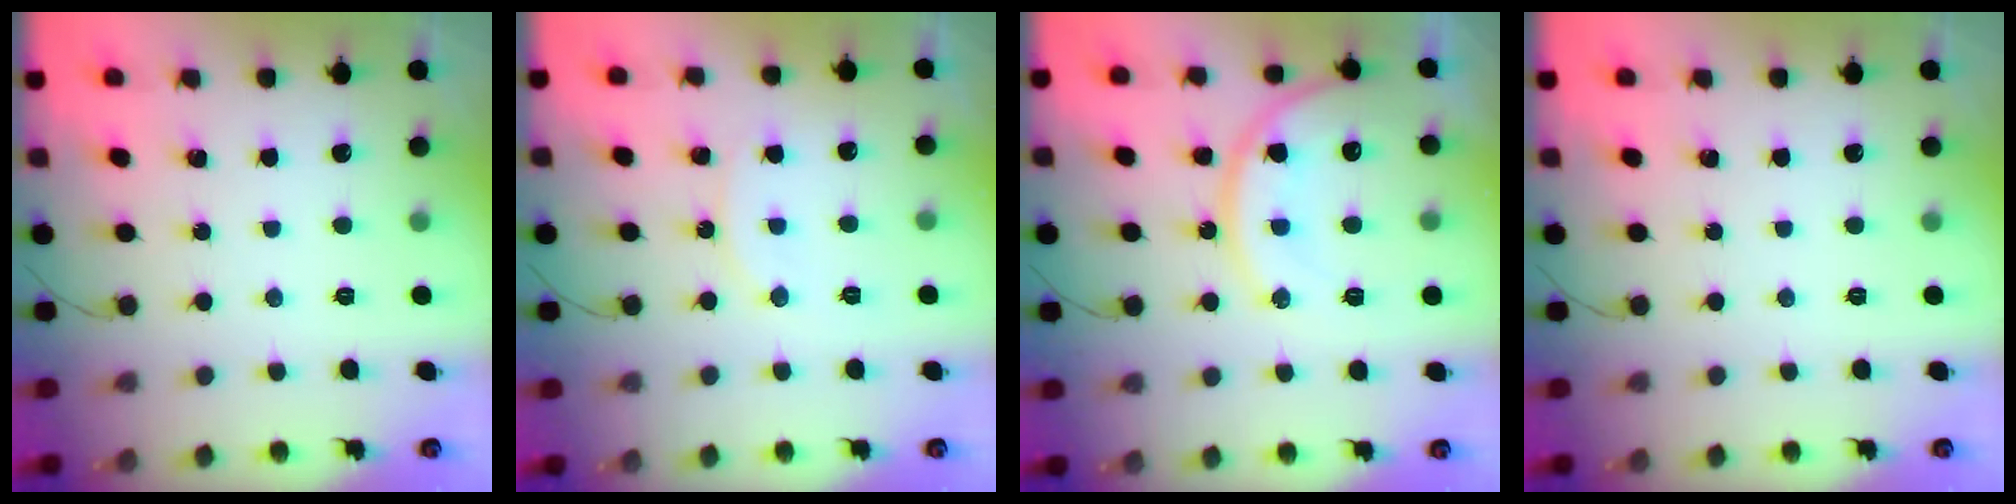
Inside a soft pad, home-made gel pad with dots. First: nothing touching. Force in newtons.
{"total": 6.8, "press": 6.8, "slide": 0.2}
{"total": 14.9, "press": 14.9, "slide": 1.0}
{"total": 0.0}